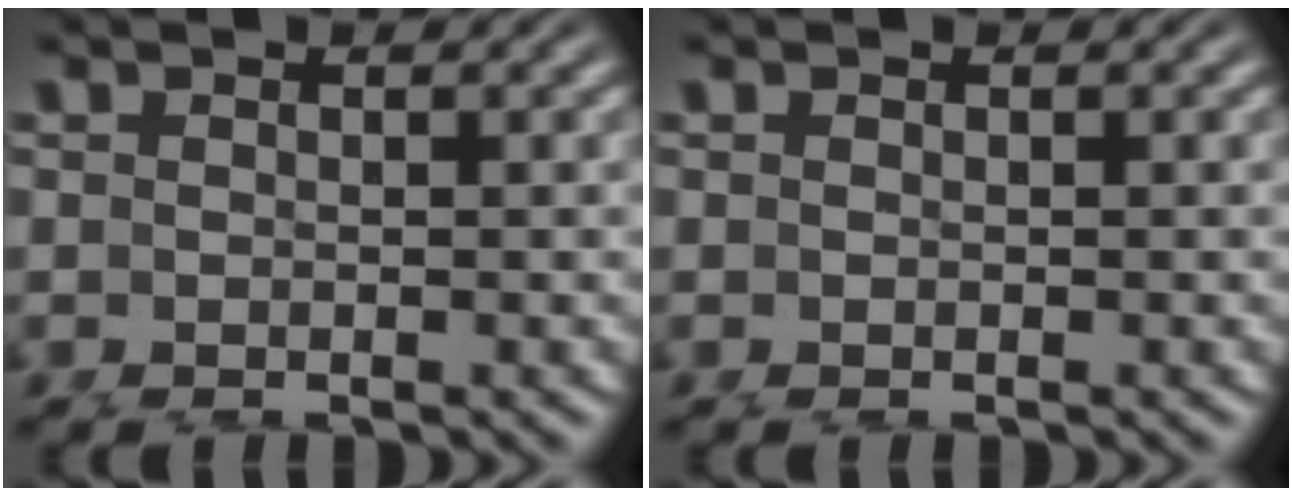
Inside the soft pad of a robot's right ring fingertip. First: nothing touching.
{"total": 0.0}